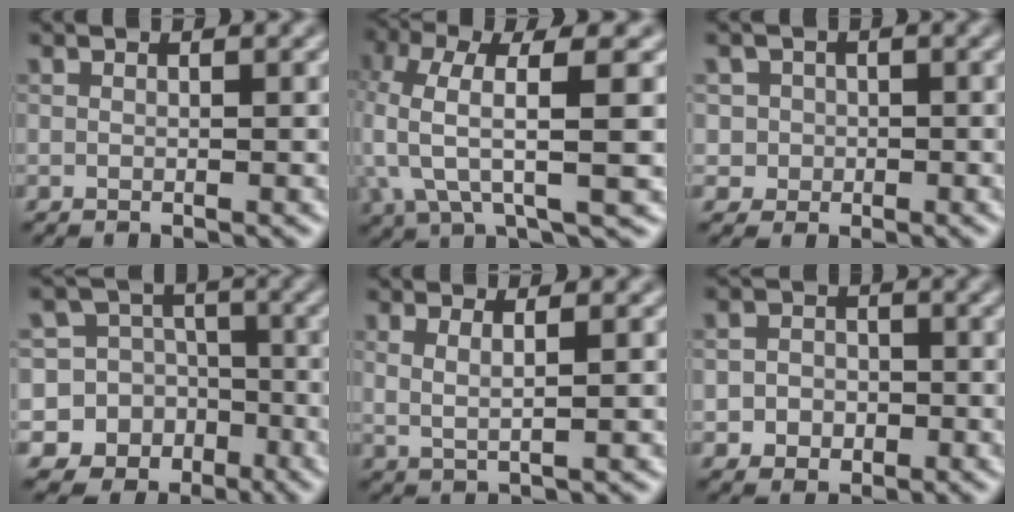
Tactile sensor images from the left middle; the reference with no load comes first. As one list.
[{"total": 7.9, "force": [0.6, 2.5, 7.5], "torque": [-0.160, -0.003, 0.009]}, {"total": 2.8, "force": [0.1, 2.8, 0.4], "torque": [0.011, 0.010, 0.000]}, {"total": 13.0, "force": [-5.7, 11.5, 2.3], "torque": [-0.062, -0.007, -0.093]}, {"total": 2.4, "force": [0.9, 0.9, 2.0], "torque": [-0.031, -0.007, 0.014]}, {"total": 2.9, "force": [-0.6, 2.5, 1.3], "torque": [-0.007, -0.005, -0.023]}]